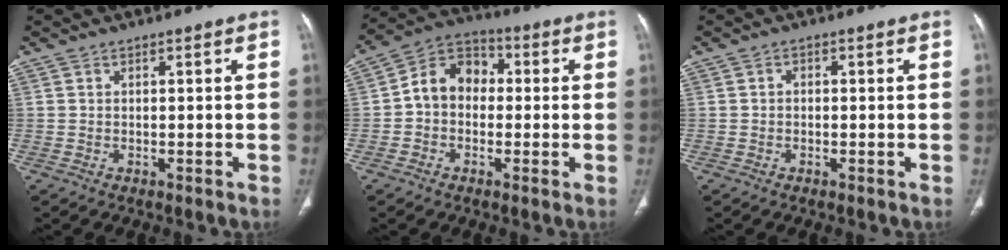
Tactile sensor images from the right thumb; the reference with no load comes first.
{"total": 9.0, "force": [-0.2, 7.1, 5.4], "torque": [-0.066, 0.034, -0.021]}
{"total": 0.9, "force": [-0.1, 0.7, 0.5], "torque": [-0.004, 0.004, -0.005]}